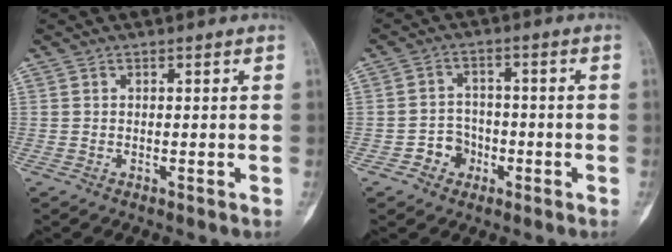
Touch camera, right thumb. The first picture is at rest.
{"total": 4.8, "force": [-2.2, 4.1, 1.1], "torque": [0.011, 0.023, -0.039]}